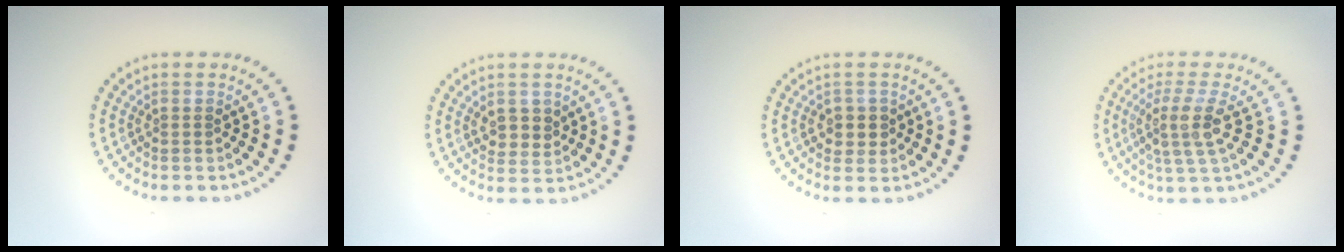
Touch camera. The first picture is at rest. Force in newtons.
{"total": 2.2, "press": 2.1, "slide": 0.7}
{"total": 2.1, "press": 1.9, "slide": 0.9}
{"total": 3.8, "press": 2.8, "slide": 2.5}